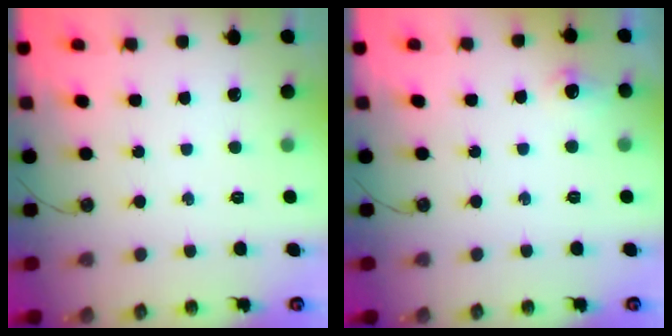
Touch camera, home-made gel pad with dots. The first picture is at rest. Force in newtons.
{"total": 5.9, "press": 5.8, "slide": 1.1}